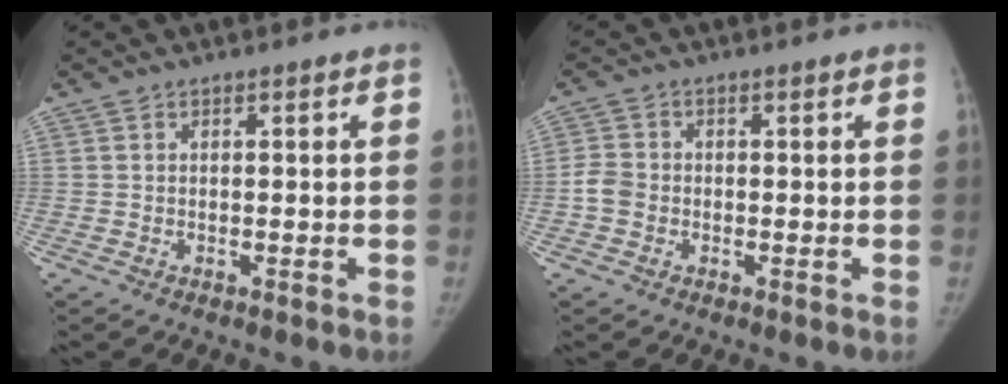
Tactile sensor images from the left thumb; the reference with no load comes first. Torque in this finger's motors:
{"motor_torque": [-0.22, 0.24, -0.16, 0.03, 0.01]}